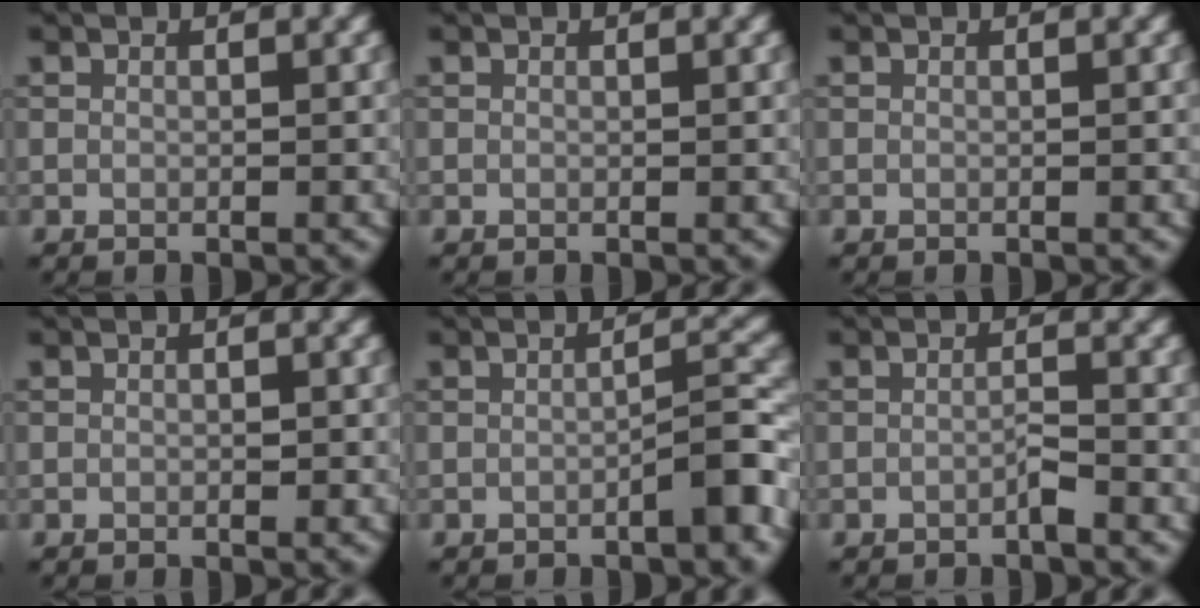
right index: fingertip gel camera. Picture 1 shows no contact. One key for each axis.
{"total": 0.0}
{"total": 0.0}
{"total": 0.5, "fx": -0.1, "fy": 0.2, "fz": 0.5, "tx": -0.009, "ty": 0.002, "tz": -0.001}
{"total": 3.1, "fx": -1.7, "fy": 0.4, "fz": 2.6, "tx": -0.036, "ty": 0.019, "tz": -0.028}
{"total": 1.0, "fx": -0.6, "fy": 0.0, "fz": 0.7, "tx": -0.012, "ty": 0.006, "tz": -0.014}